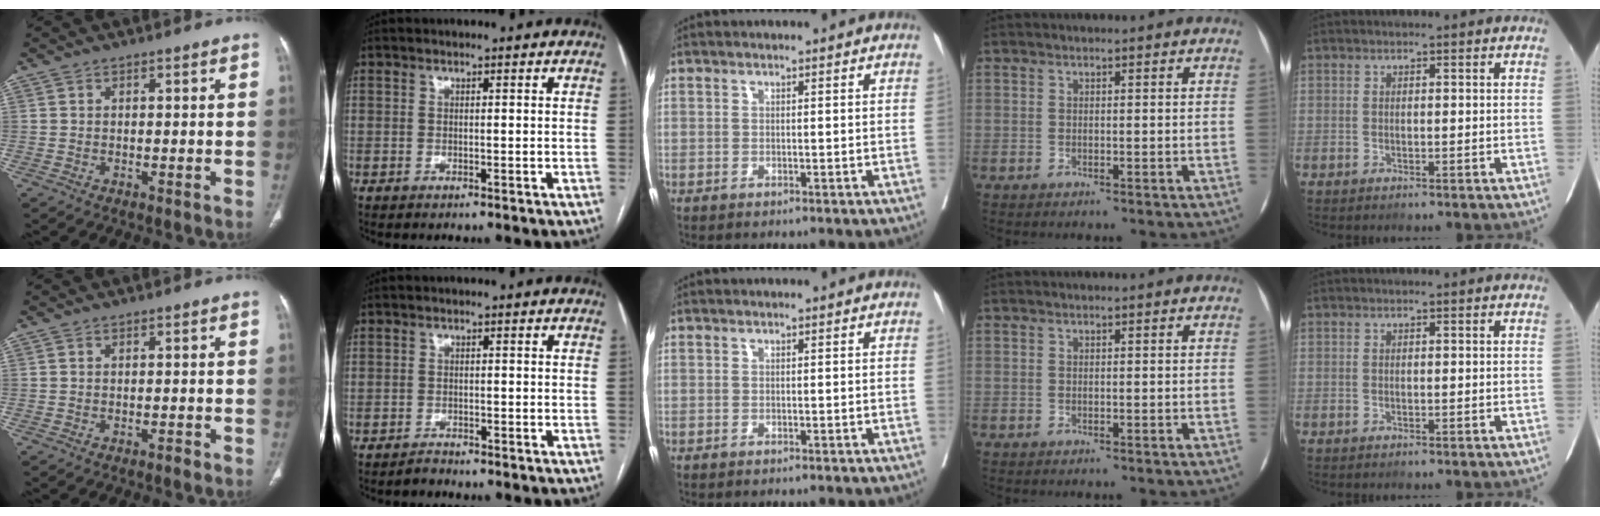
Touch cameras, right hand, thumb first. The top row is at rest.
{"thumb": {"total": 0.8, "force": [-0.6, 0.2, 0.5], "torque": [-0.007, 0.002, -0.010]}, "index": {"total": 1.2, "force": [-1.1, 0.4, -0.2], "torque": [0.004, -0.002, -0.021]}}